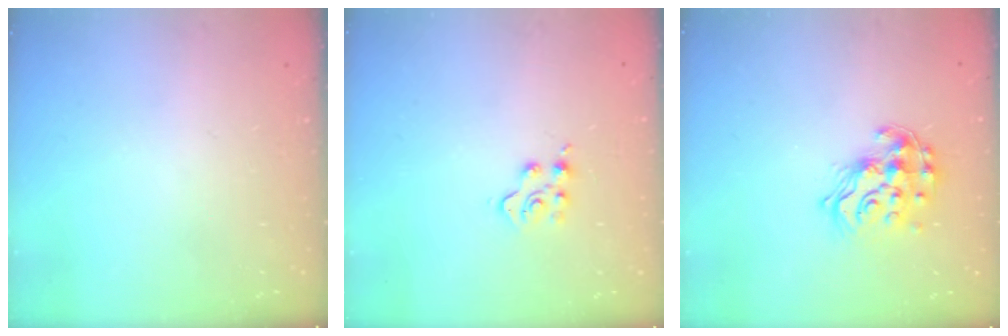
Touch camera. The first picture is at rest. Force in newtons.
{"total": 4.0, "press": 4.0, "slide": 0.4}
{"total": 14.6, "press": 14.5, "slide": 1.1}